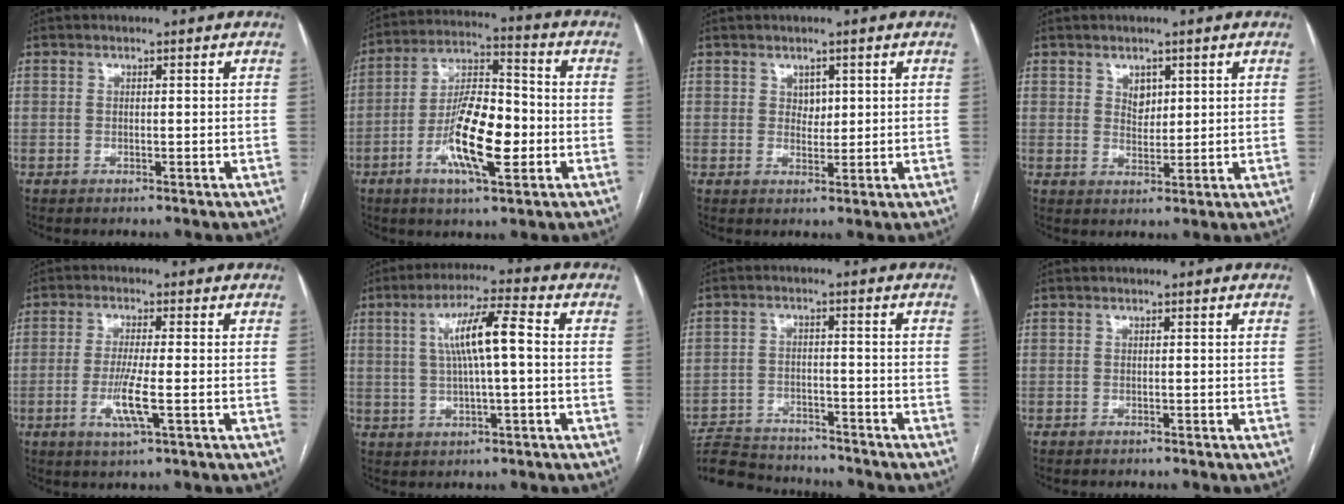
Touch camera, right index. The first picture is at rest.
{"total": 13.7, "force": [-4.1, 3.9, 12.5], "torque": [-0.240, 0.007, -0.071]}
{"total": 2.1, "force": [0.7, 1.6, 1.1], "torque": [-0.013, 0.000, 0.013]}
{"total": 2.8, "force": [1.2, 2.0, 1.5], "torque": [-0.023, 0.000, 0.026]}
{"total": 5.8, "force": [-1.9, 0.2, 5.5], "torque": [-0.112, -0.012, -0.034]}
{"total": 8.7, "force": [0.9, 1.0, 8.5], "torque": [-0.157, 0.017, 0.017]}
{"total": 14.3, "force": [-13.1, 3.7, 4.2], "torque": [-0.084, 0.011, -0.196]}
{"total": 1.8, "force": [-1.6, 0.6, 0.6], "torque": [-0.012, -0.002, -0.017]}